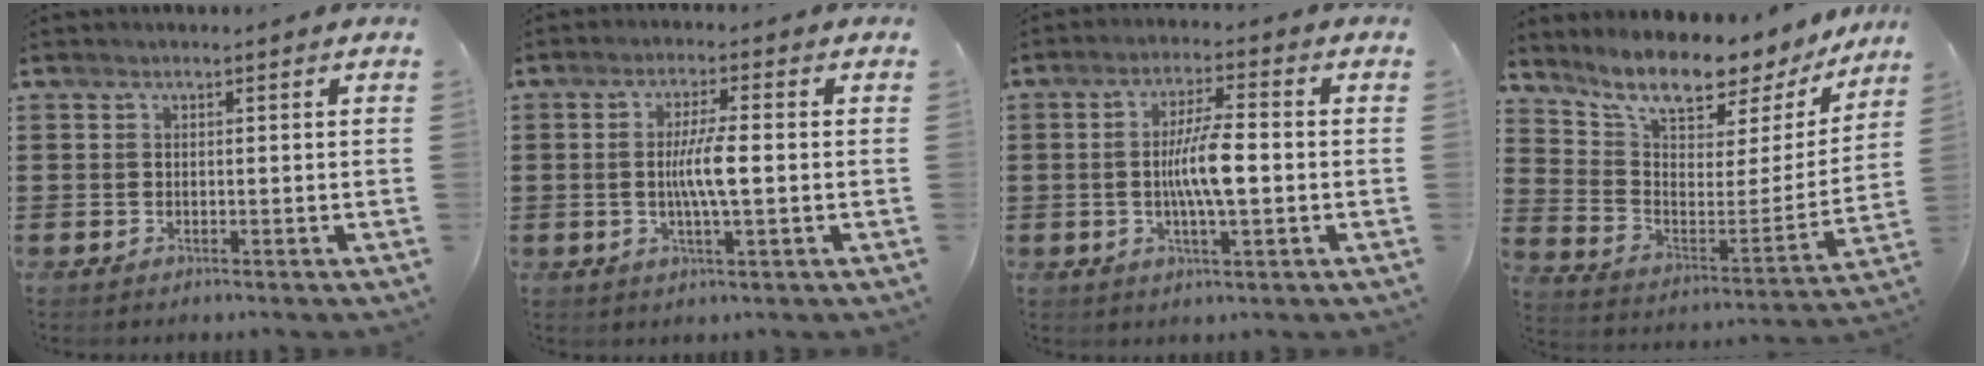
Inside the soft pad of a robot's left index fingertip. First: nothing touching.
{"total": 5.6, "force": [-0.3, 0.8, 5.6], "torque": [-0.106, -0.002, -0.011]}
{"total": 7.4, "force": [-0.7, 1.7, 7.1], "torque": [-0.140, 0.002, -0.019]}
{"total": 9.5, "force": [8.3, 2.1, 4.2], "torque": [-0.099, -0.070, 0.137]}